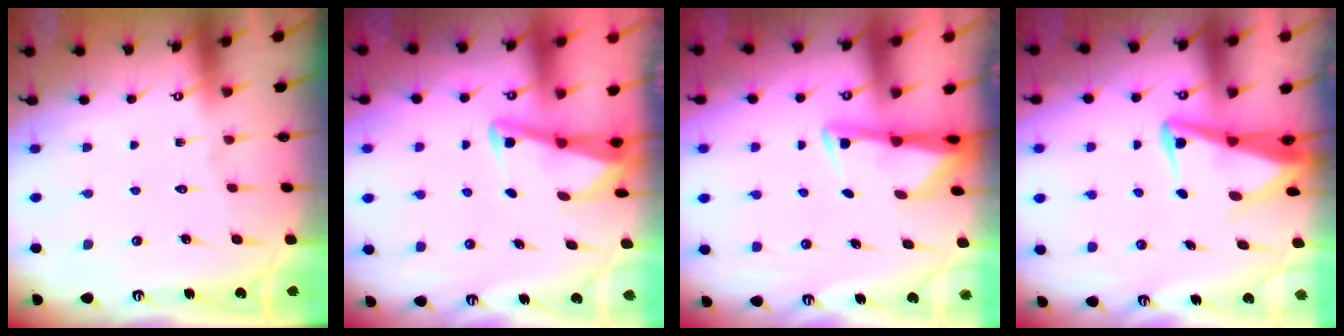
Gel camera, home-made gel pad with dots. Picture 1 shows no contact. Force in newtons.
{"total": 3.0, "press": 3.0, "slide": 0.5}
{"total": 3.2, "press": 3.1, "slide": 0.5}
{"total": 4.9, "press": 4.8, "slide": 1.1}